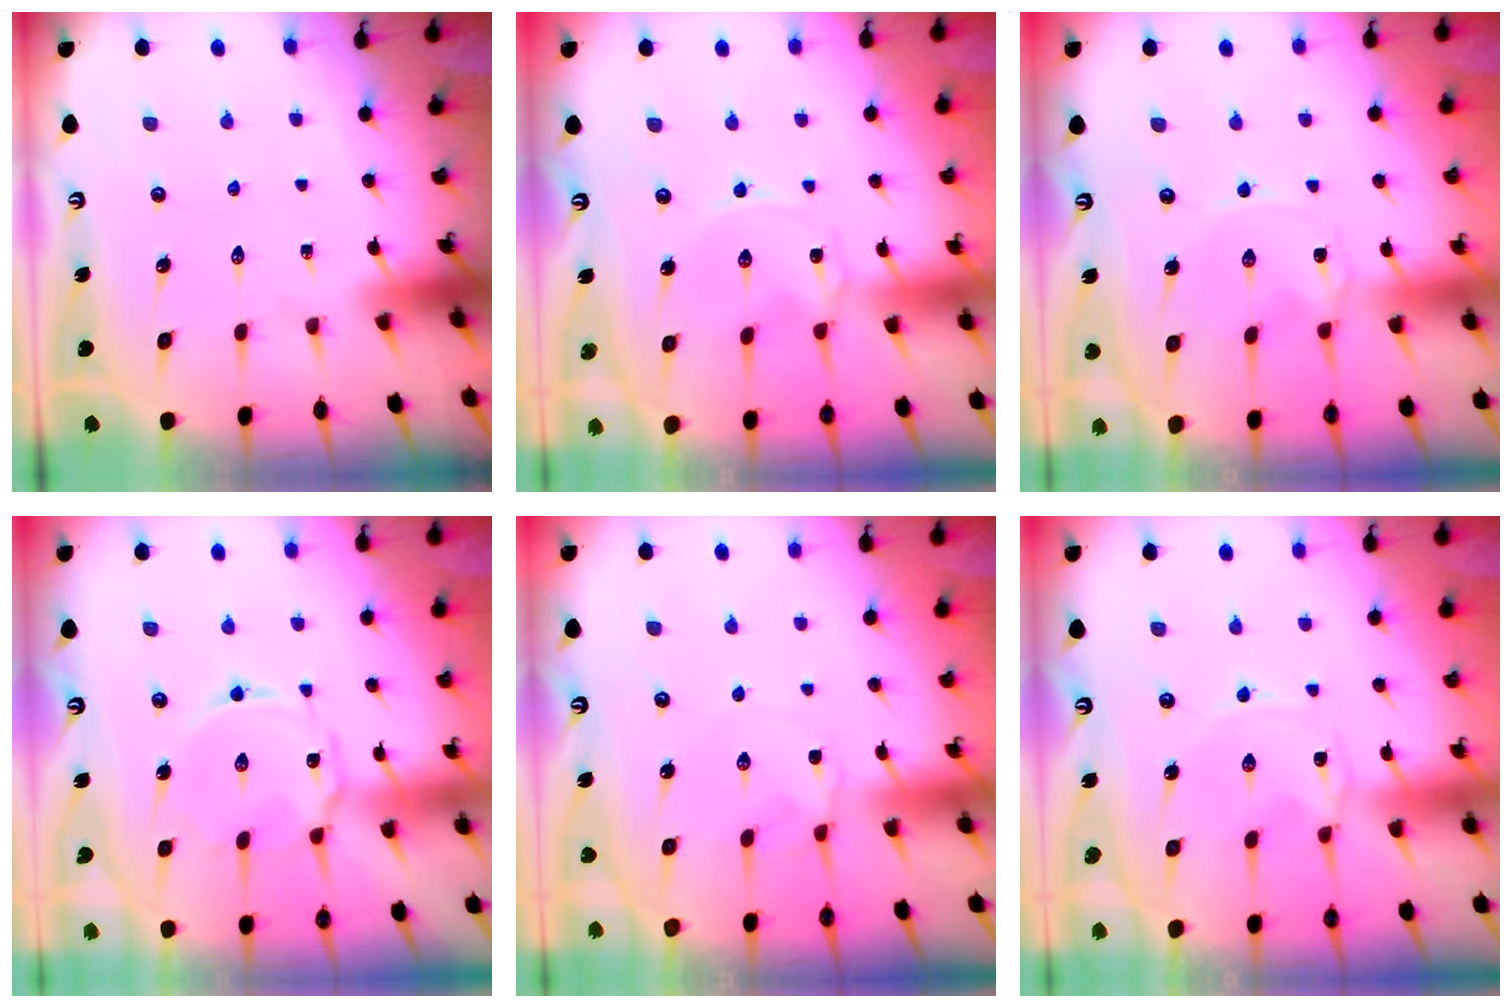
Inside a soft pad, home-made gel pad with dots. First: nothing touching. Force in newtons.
{"total": 0.0}
{"total": 0.0}
{"total": 5.5, "press": 5.5, "slide": 0.4}
{"total": 1.9, "press": 1.9, "slide": 0.4}
{"total": 0.0}